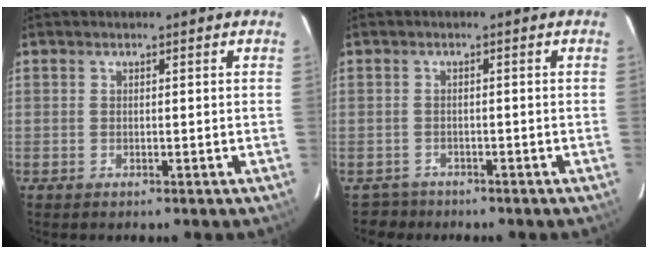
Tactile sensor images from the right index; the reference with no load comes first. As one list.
[{"total": 2.9, "force": [-2.2, 1.8, -0.4], "torque": [0.001, 0.008, -0.037]}]